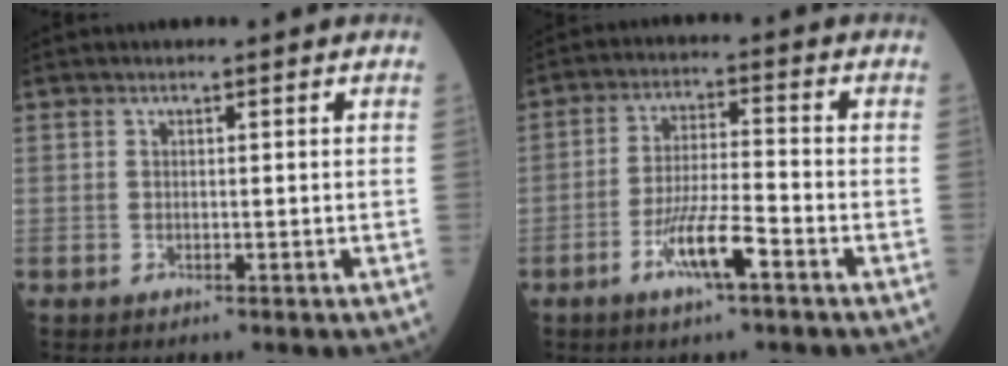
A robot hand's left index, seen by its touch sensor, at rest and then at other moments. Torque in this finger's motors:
{"motor_torque": [0.99, 0.52, 0.29, 0.13]}